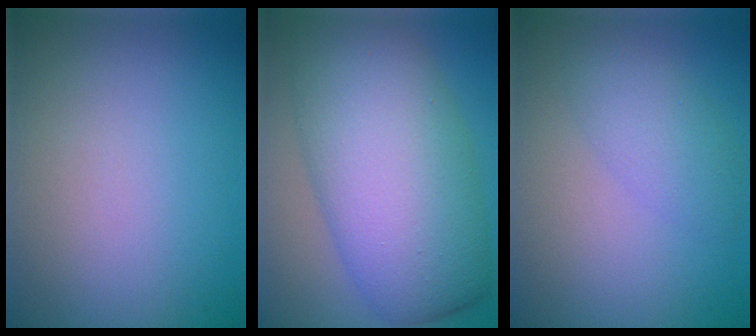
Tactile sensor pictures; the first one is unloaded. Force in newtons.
{"total": 11.6, "press": 11.6, "slide": 0.3}
{"total": 2.8, "press": 2.8, "slide": 0.1}